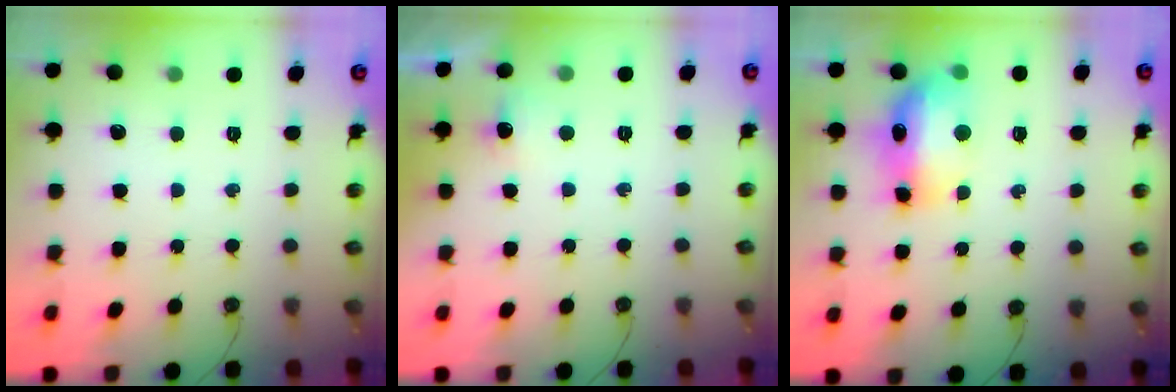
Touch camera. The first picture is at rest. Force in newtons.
{"total": 5.4, "press": 5.4, "slide": 0.7}
{"total": 13.3, "press": 13.3, "slide": 1.2}